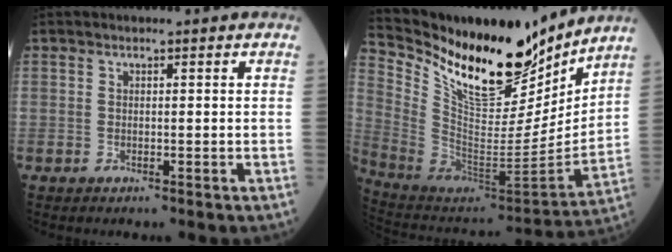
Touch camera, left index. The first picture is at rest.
{"total": 22.3, "force": [18.2, 6.5, 11.0], "torque": [-0.206, -0.030, 0.319]}